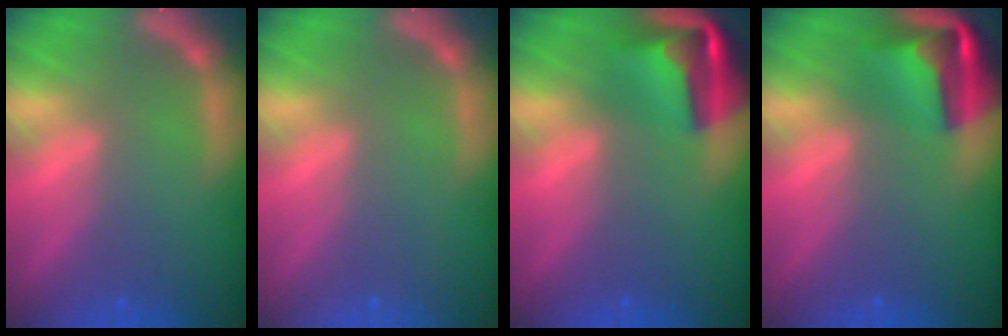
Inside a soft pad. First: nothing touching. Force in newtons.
{"total": 0.0}
{"total": 7.4}
{"total": 7.4}